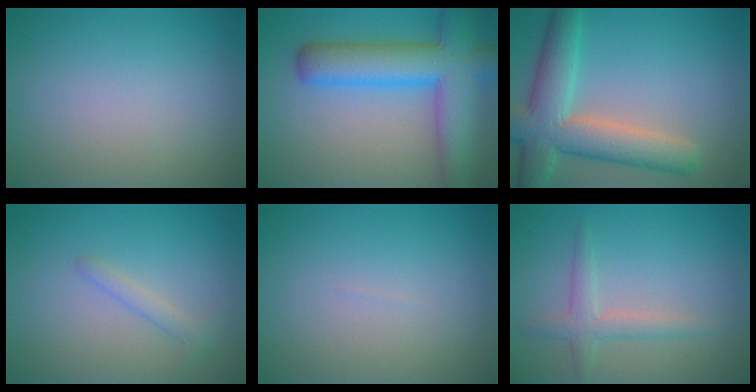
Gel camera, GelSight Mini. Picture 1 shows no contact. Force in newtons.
{"total": 8.9, "press": 8.9, "slide": 0.4}
{"total": 8.0, "press": 8.0, "slide": 0.5}
{"total": 1.3, "press": 1.3, "slide": 0.1}
{"total": 0.0}
{"total": 2.3, "press": 2.3, "slide": 0.1}